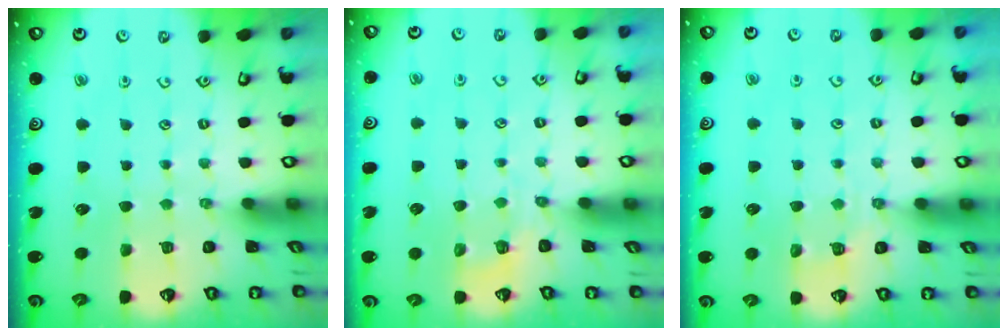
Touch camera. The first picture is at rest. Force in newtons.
{"total": 2.3, "press": 1.7, "slide": 1.6}
{"total": 3.9, "press": 3.7, "slide": 1.2}